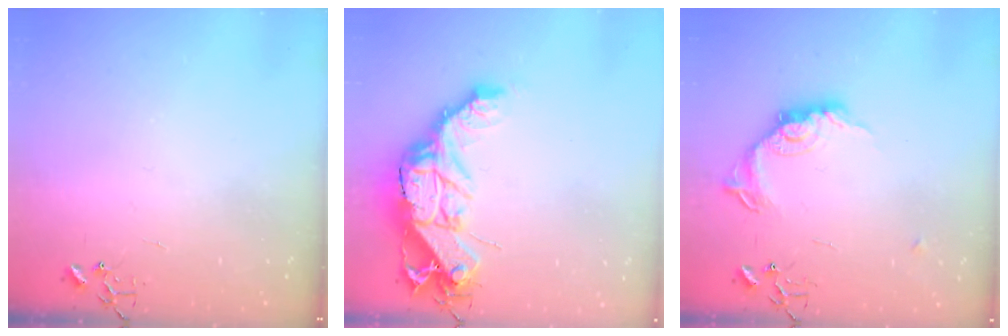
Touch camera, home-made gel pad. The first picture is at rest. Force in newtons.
{"total": 17.7, "press": 17.6, "slide": 1.5}
{"total": 14.2, "press": 14.2, "slide": 0.6}